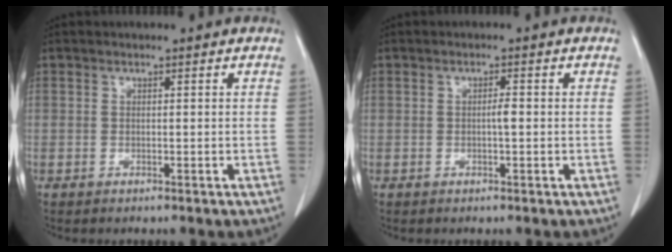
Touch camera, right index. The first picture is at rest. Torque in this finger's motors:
{"motor_torque": [0.19, -0.14, 0.06, 0.03]}